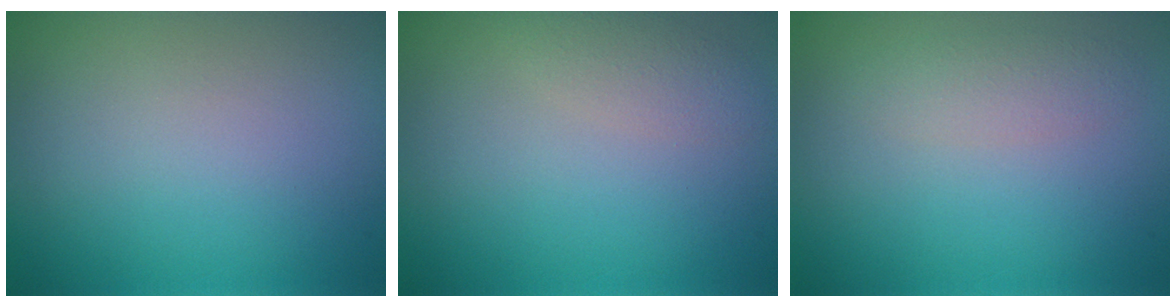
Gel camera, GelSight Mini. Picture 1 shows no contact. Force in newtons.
{"total": 1.7, "press": 1.7, "slide": 0.0}
{"total": 1.7, "press": 1.7, "slide": 0.1}